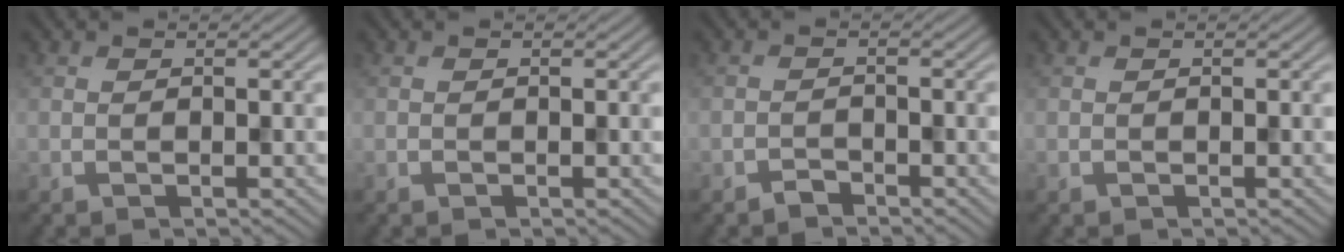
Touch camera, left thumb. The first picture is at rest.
{"total": 0.0}
{"total": 1.4, "force": [-1.3, 0.5, 0.3], "torque": [-0.002, 0.002, -0.028]}
{"total": 0.0}